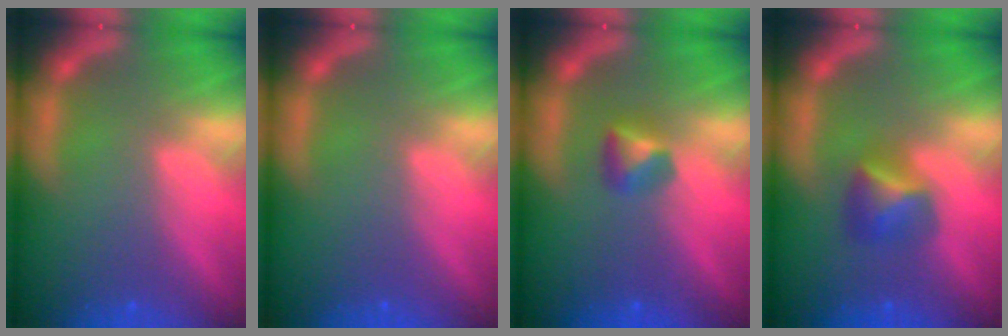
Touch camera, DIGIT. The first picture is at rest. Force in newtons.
{"total": 0.0}
{"total": 1.9}
{"total": 2.9}